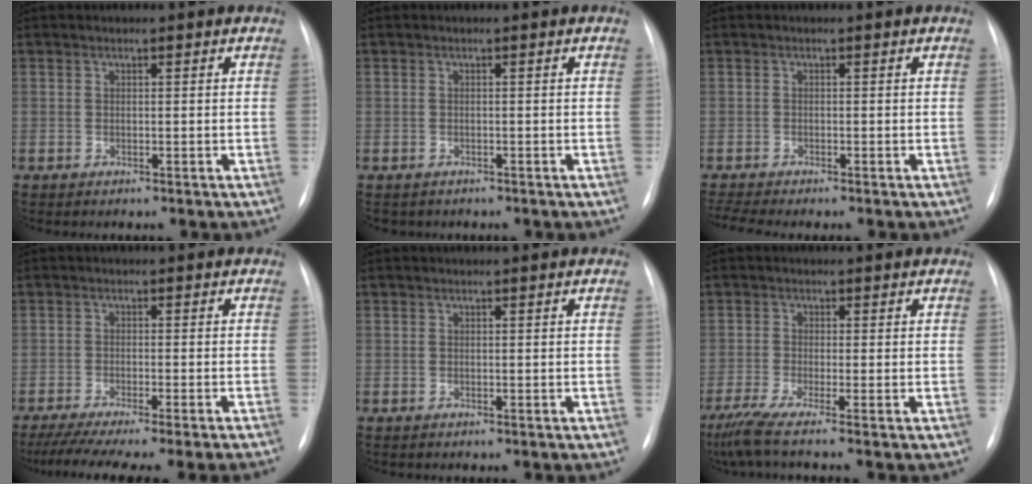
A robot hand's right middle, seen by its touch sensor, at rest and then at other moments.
{"total": 2.0, "force": [-1.7, 1.1, 0.2], "torque": [-0.008, -0.002, -0.021]}
{"total": 2.9, "force": [-2.6, -0.4, 1.3], "torque": [-0.034, -0.007, -0.044]}
{"total": 14.6, "force": [-12.7, -1.0, 7.1], "torque": [-0.105, -0.042, -0.184]}
{"total": 0.0}
{"total": 9.3, "force": [-6.1, -1.7, 6.9], "torque": [-0.135, -0.031, -0.103]}